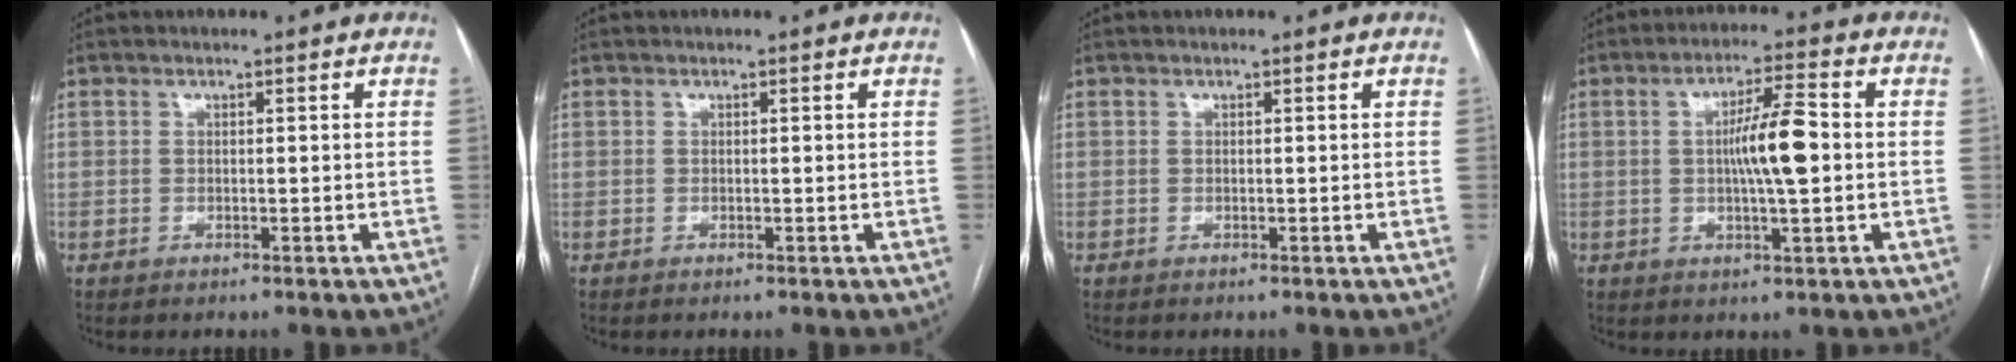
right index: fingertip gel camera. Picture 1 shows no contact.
{"total": 0.0}
{"total": 0.0}
{"total": 7.9, "force": [0.1, 0.7, 7.8], "torque": [-0.138, 0.007, -0.001]}